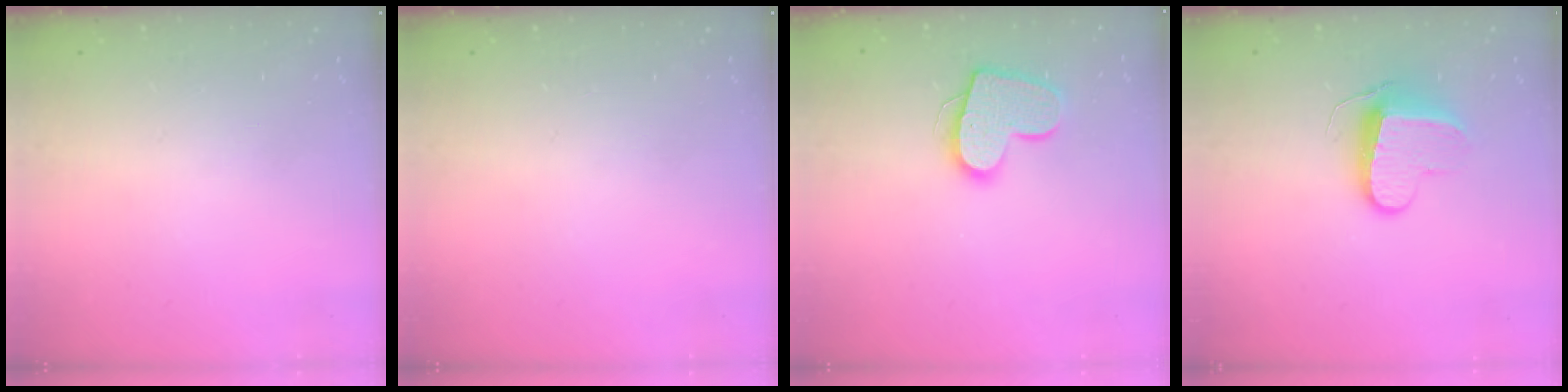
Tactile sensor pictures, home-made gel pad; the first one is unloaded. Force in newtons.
{"total": 0.0}
{"total": 13.5, "press": 13.5, "slide": 0.9}
{"total": 9.6, "press": 9.6, "slide": 0.2}